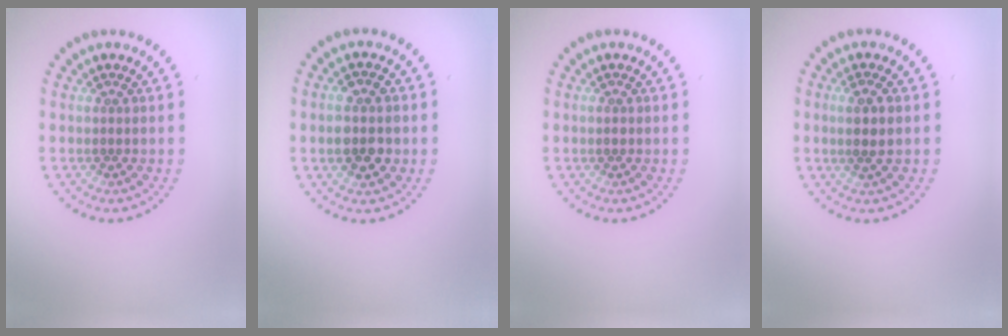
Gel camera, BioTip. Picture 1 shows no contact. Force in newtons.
{"total": 3.8, "press": 3.7, "slide": 0.2}
{"total": 0.8, "press": 0.8, "slide": 0.0}
{"total": 2.3, "press": 2.1, "slide": 0.9}